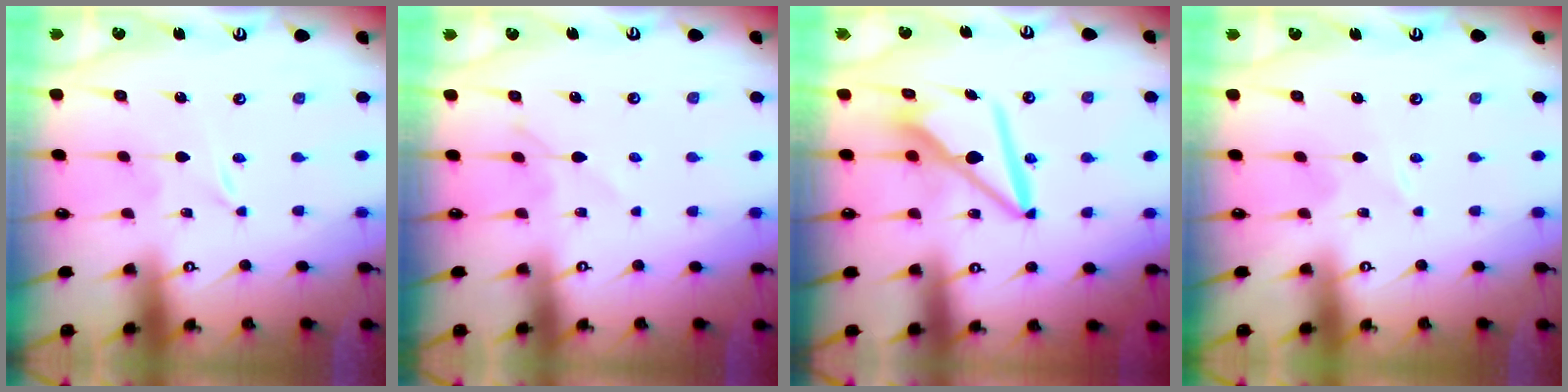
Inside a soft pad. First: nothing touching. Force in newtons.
{"total": 5.5, "press": 5.4, "slide": 0.8}
{"total": 9.7, "press": 9.7, "slide": 0.9}
{"total": 1.6, "press": 1.6, "slide": 0.2}